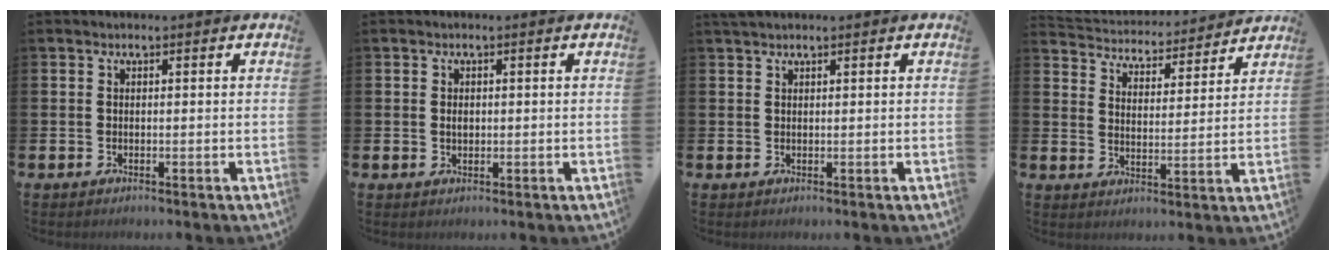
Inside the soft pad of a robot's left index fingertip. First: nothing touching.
{"total": 1.0, "force": [0.2, 0.7, 0.8], "torque": [0.000, -0.002, -0.001]}
{"total": 1.2, "force": [1.1, 0.1, 0.4], "torque": [-0.004, 0.000, 0.020]}
{"total": 4.1, "force": [4.0, 1.0, -0.1], "torque": [-0.030, -0.038, 0.065]}